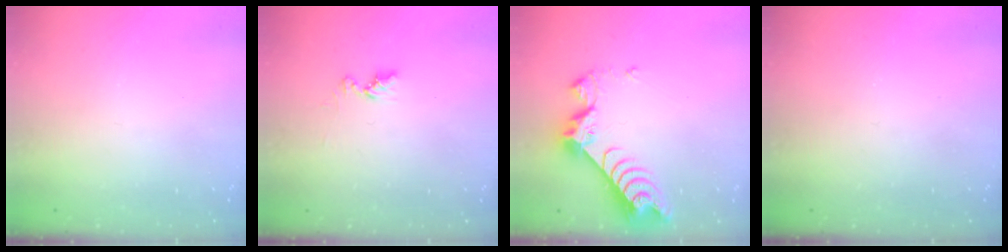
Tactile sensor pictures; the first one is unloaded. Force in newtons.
{"total": 6.4, "press": 6.3, "slide": 0.7}
{"total": 8.1, "press": 8.1, "slide": 0.8}
{"total": 0.0}